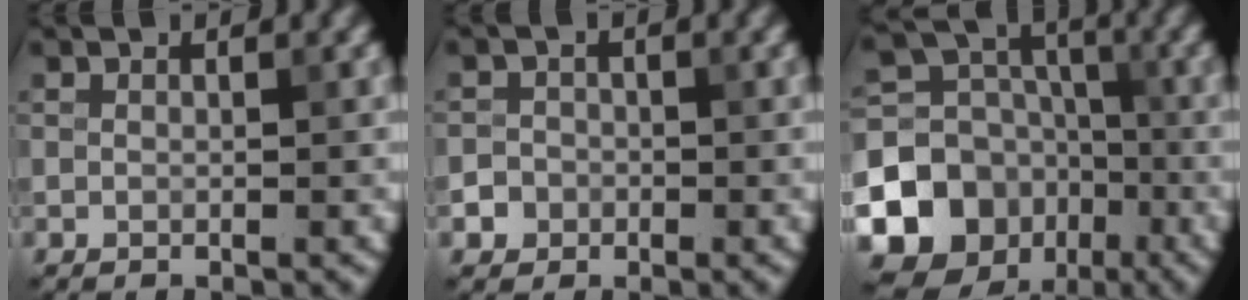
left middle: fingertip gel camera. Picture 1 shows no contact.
{"total": 2.2, "force": [-1.0, 1.9, 0.3], "torque": [0.014, 0.003, -0.021]}
{"total": 14.4, "force": [-5.9, 12.4, 4.4], "torque": [-0.104, -0.034, -0.112]}